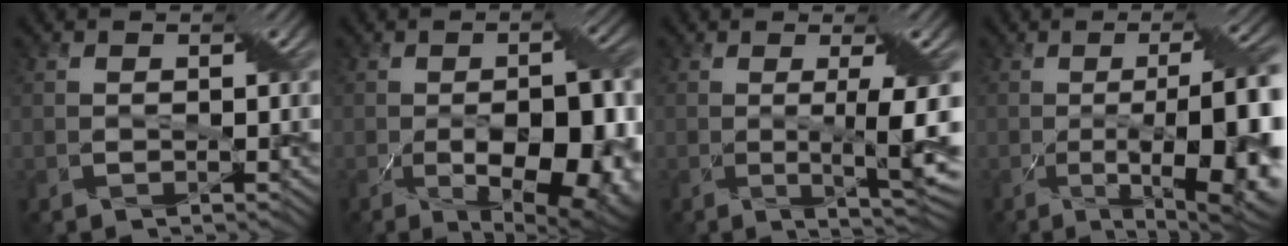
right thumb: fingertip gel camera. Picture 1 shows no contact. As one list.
[{"total": 13.6, "force": [-3.6, 6.1, 11.6], "torque": [-0.156, -0.025, -0.042]}, {"total": 7.4, "force": [-0.5, 1.2, 7.3], "torque": [-0.120, -0.002, -0.002]}, {"total": 16.5, "force": [-3.7, 4.9, 15.3], "torque": [-0.198, -0.006, -0.045]}]